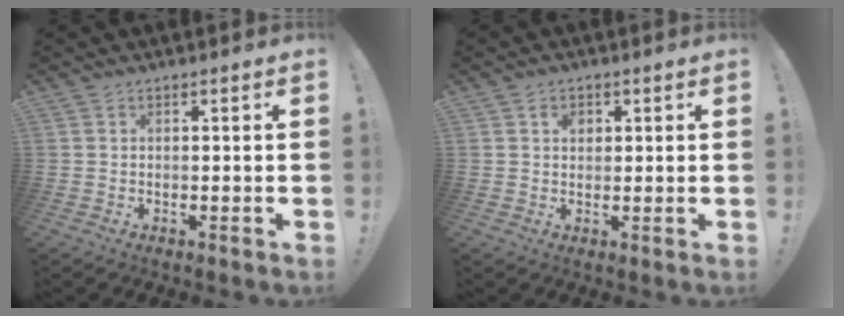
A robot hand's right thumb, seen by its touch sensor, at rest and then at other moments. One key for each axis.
{"total": 2.3, "fx": 0.8, "fy": 1.9, "fz": 1.1, "tx": -0.010, "ty": 0.000, "tz": 0.010}